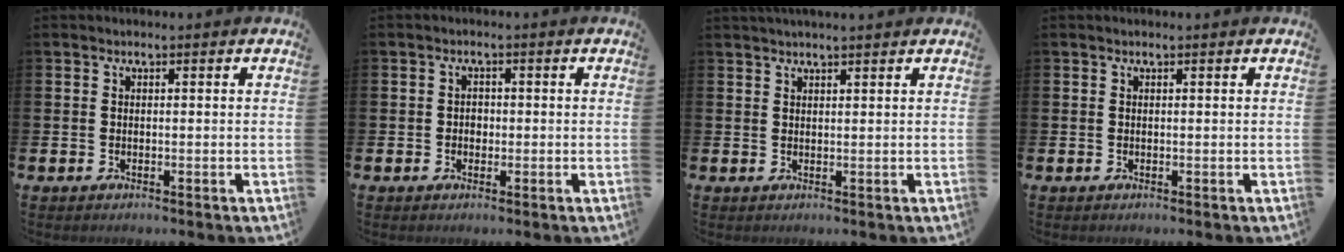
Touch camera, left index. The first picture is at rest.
{"total": 1.5, "force": [-0.1, 1.3, 0.7], "torque": [0.000, 0.002, -0.008]}
{"total": 1.7, "force": [1.6, -0.1, 0.5], "torque": [-0.004, -0.004, 0.029]}
{"total": 0.0}